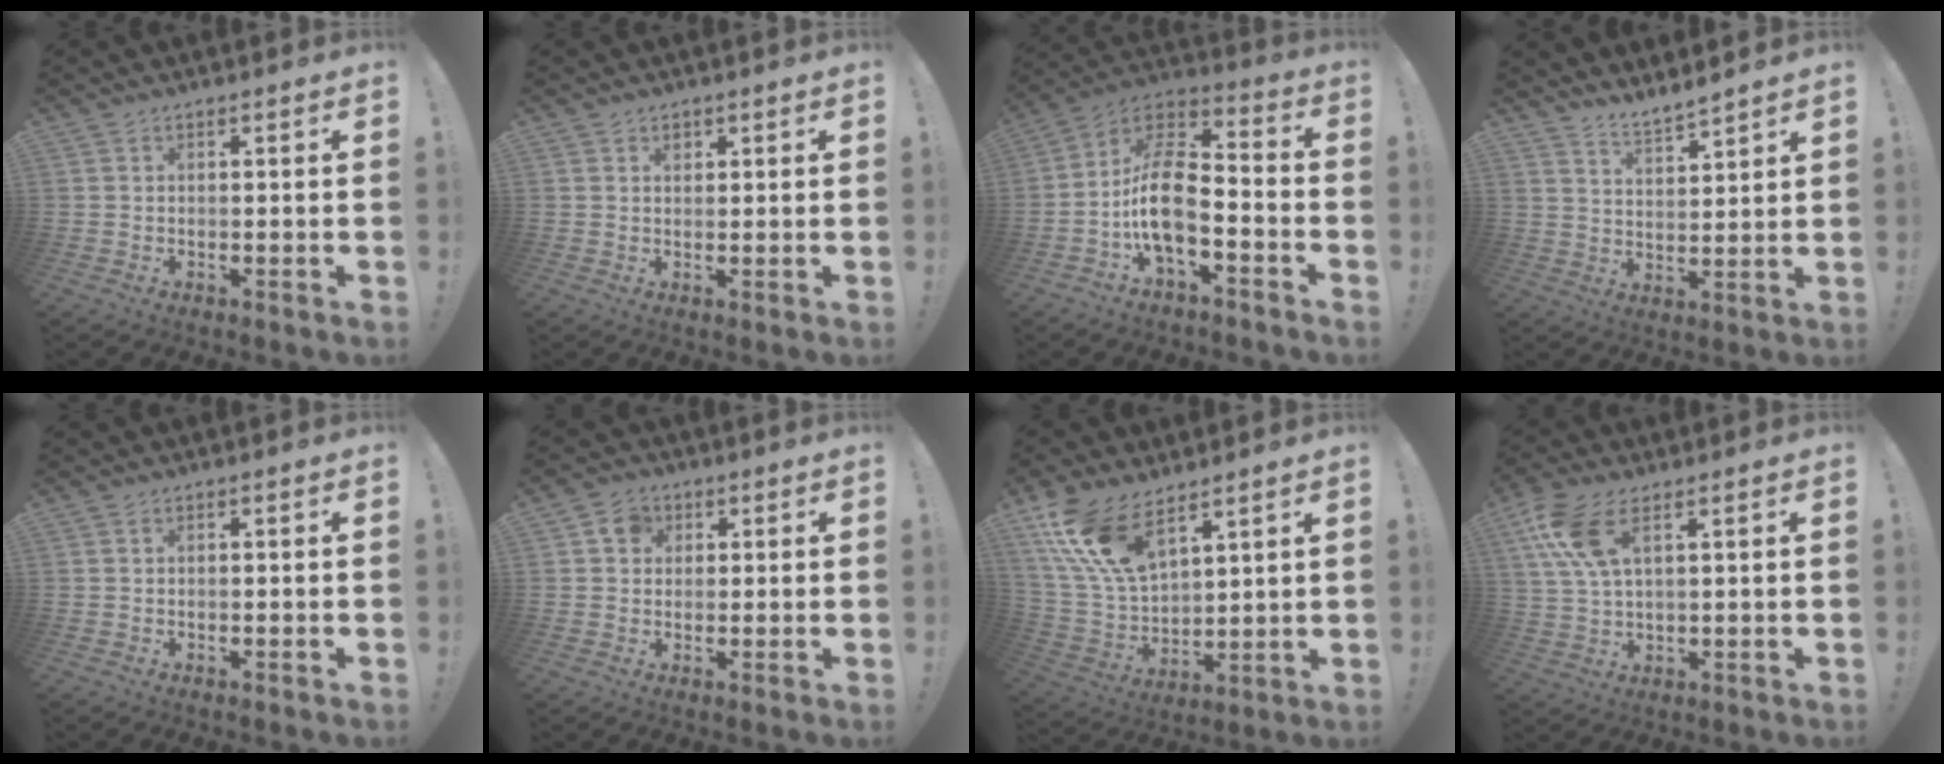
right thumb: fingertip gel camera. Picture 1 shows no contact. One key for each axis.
{"total": 1.5, "fx": 0.9, "fy": 1.1, "fz": 0.4, "tx": 0.005, "ty": -0.004, "tz": 0.013}
{"total": 14.1, "fx": -4.8, "fy": 6.8, "fz": 11.4, "tx": -0.235, "ty": 0.020, "tz": -0.082}
{"total": 5.4, "fx": 5.2, "fy": 0.4, "fz": 1.5, "tx": -0.030, "ty": -0.042, "tz": 0.095}
{"total": 0.0}
{"total": 5.5, "fx": 1.9, "fy": 4.6, "fz": 2.3, "tx": -0.038, "ty": 0.006, "tz": 0.036}
{"total": 16.0, "fx": 10.5, "fy": 7.4, "fz": 9.6, "tx": -0.213, "ty": -0.060, "tz": 0.199}
{"total": 10.7, "fx": 5.1, "fy": 4.8, "fz": 8.0, "tx": -0.159, "ty": -0.014, "tz": 0.096}